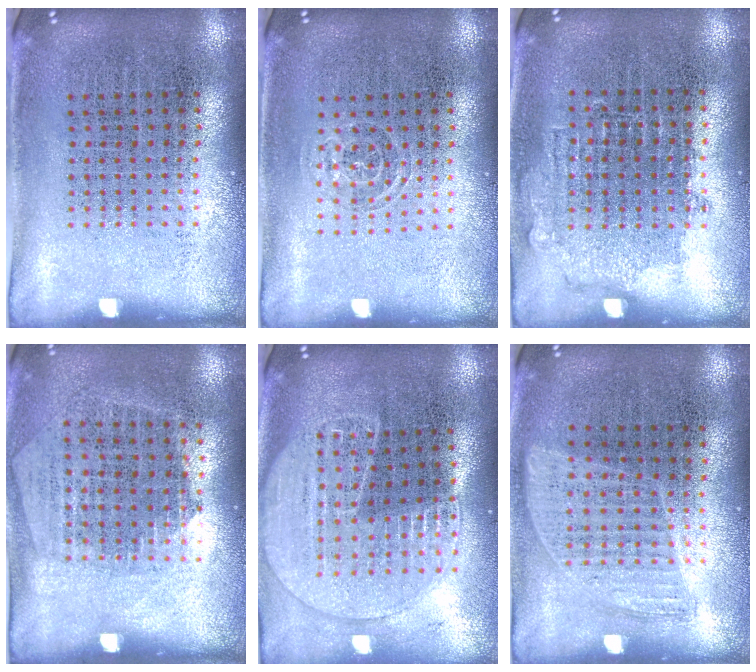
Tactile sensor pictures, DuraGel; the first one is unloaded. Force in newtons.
{"total": 0.9, "press": 0.6, "slide": 0.7}
{"total": 0.7, "press": 0.7, "slide": 0.3}
{"total": 1.2, "press": 1.1, "slide": 0.6}
{"total": 1.8, "press": 1.6, "slide": 0.7}
{"total": 0.9, "press": 0.8, "slide": 0.4}